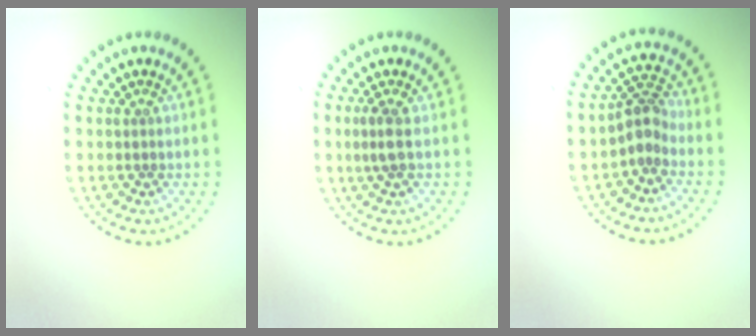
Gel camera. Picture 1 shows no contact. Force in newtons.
{"total": 1.5, "press": 1.3, "slide": 0.7}
{"total": 2.7, "press": 2.1, "slide": 1.7}